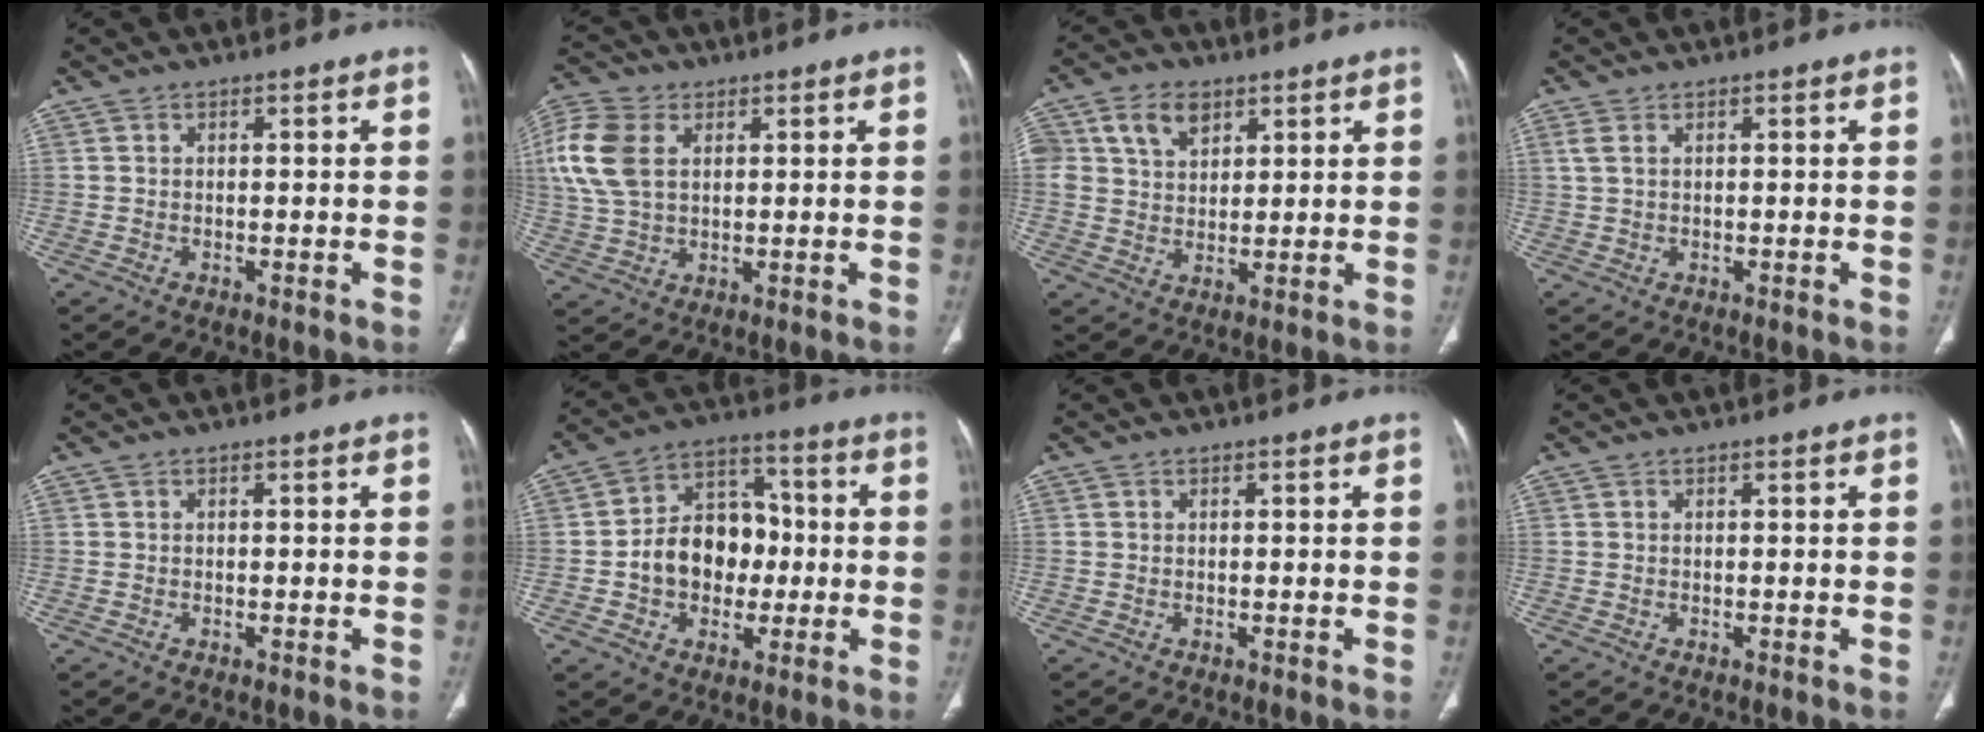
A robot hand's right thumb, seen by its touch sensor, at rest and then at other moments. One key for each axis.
{"total": 12.2, "fx": 3.2, "fy": 8.0, "fz": 8.6, "tx": -0.197, "ty": 0.006, "tz": 0.064}
{"total": 8.7, "fx": 4.3, "fy": 6.0, "fz": 4.6, "tx": -0.071, "ty": -0.007, "tz": 0.082}
{"total": 1.7, "fx": 0.7, "fy": 0.8, "fz": 1.3, "tx": -0.039, "ty": 0.012, "tz": 0.022}
{"total": 0.0}
{"total": 13.6, "fx": -1.4, "fy": 10.4, "fz": 8.7, "tx": -0.094, "ty": 0.037, "tz": -0.026}
{"total": 0.0}
{"total": 0.0}